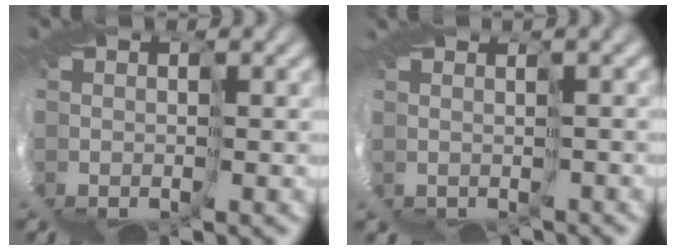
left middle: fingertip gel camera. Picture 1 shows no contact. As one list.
[{"total": 3.0, "force": [-2.6, -0.5, -1.5], "torque": [0.012, -0.020, -0.011]}]